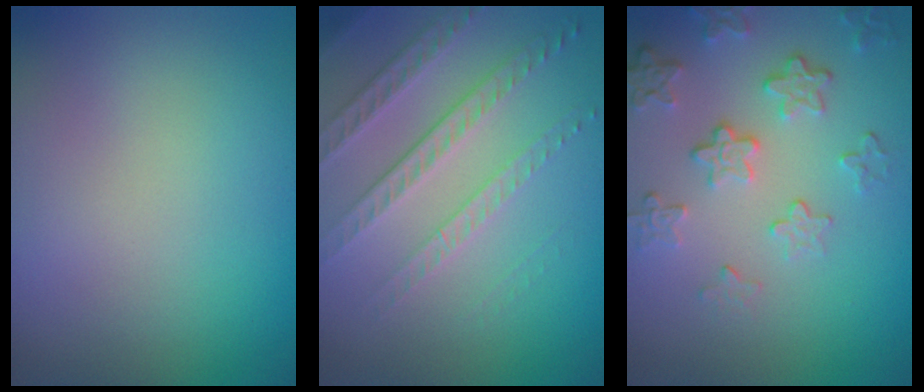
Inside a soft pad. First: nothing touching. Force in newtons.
{"total": 3.4, "press": 3.1, "slide": 1.4}
{"total": 4.1, "press": 3.2, "slide": 2.5}